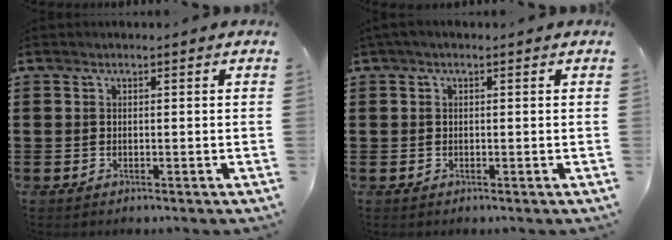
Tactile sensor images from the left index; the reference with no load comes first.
{"total": 0.6, "force": [-0.1, 0.1, 0.6], "torque": [-0.012, -0.001, -0.002]}